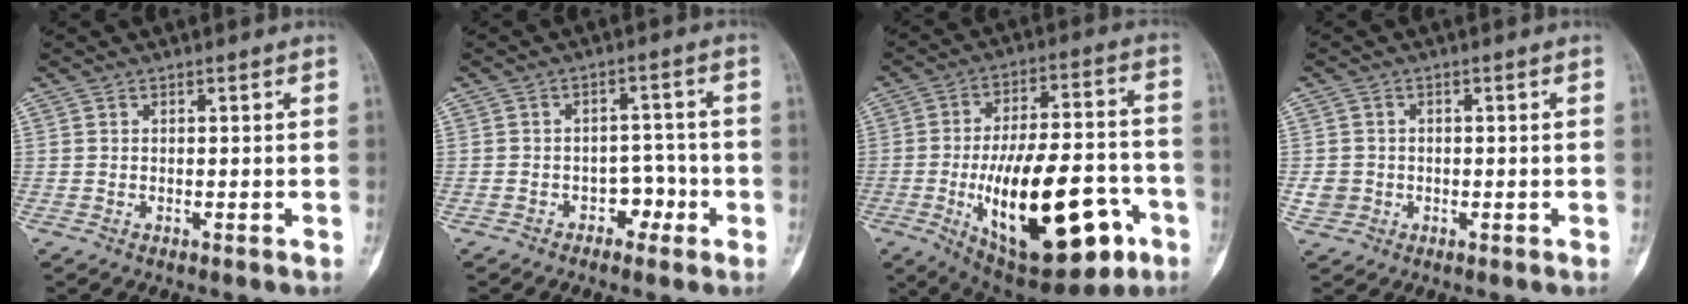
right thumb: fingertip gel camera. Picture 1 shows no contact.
{"total": 4.4, "force": [-2.2, 3.3, 2.0], "torque": [-0.001, 0.030, -0.035]}
{"total": 27.2, "force": [-9.1, 11.9, 22.8], "torque": [-0.345, 0.023, -0.117]}
{"total": 3.1, "force": [-0.5, 2.9, 0.8], "torque": [-0.002, 0.006, -0.007]}